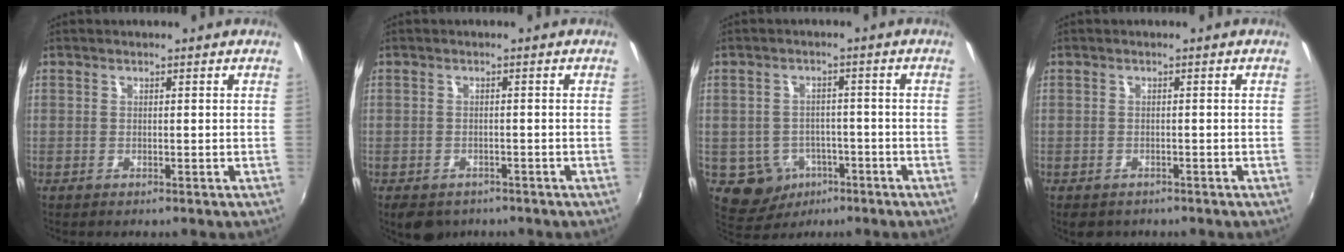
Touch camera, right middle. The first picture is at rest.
{"total": 5.2, "force": [-3.6, 3.0, 2.1], "torque": [-0.048, -0.015, -0.049]}
{"total": 7.5, "force": [-3.5, 6.3, 2.0], "torque": [-0.061, 0.006, -0.036]}
{"total": 3.0, "force": [-2.2, 1.8, 1.2], "torque": [-0.027, -0.013, -0.028]}